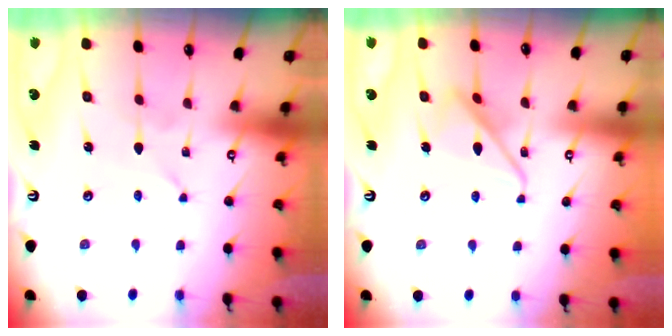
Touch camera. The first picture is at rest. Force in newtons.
{"total": 13.4, "press": 13.4, "slide": 1.2}